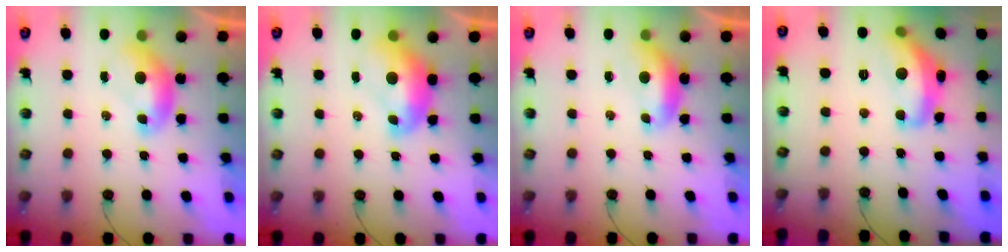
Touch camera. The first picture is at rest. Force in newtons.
{"total": 2.6, "press": 2.5, "slide": 0.7}
{"total": 1.7, "press": 1.6, "slide": 0.7}
{"total": 9.4, "press": 9.4, "slide": 0.7}